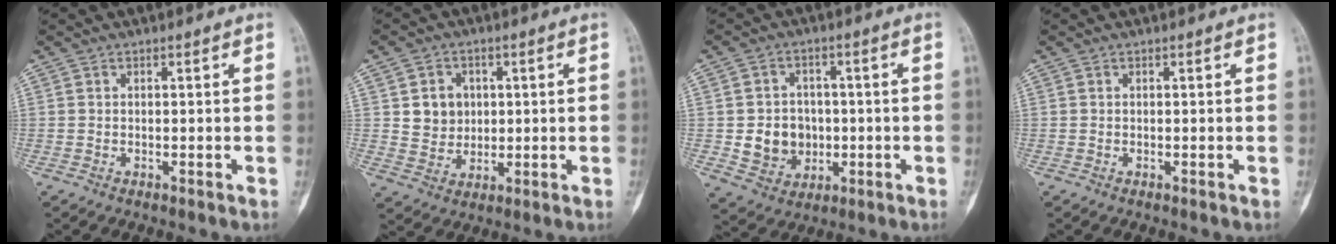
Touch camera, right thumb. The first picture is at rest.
{"total": 6.8, "force": [1.4, 6.0, 2.9], "torque": [-0.017, -0.005, 0.029]}
{"total": 8.5, "force": [-0.8, 7.4, 4.1], "torque": [-0.032, 0.006, -0.004]}
{"total": 0.0}